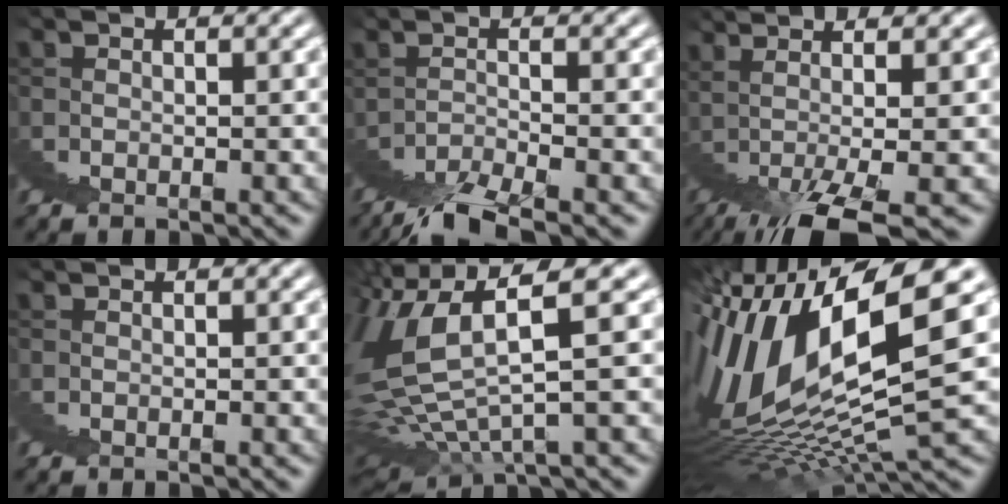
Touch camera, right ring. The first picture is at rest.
{"total": 2.6, "force": [-0.8, -1.6, 1.9], "torque": [-0.024, 0.016, -0.019]}
{"total": 5.1, "force": [2.0, -2.6, 3.9], "torque": [-0.038, 0.030, 0.030]}
{"total": 0.0}
{"total": 4.4, "force": [2.7, 0.7, 3.4], "torque": [-0.085, -0.008, 0.056]}
{"total": 8.8, "force": [3.1, 1.3, 8.2], "torque": [-0.125, 0.018, 0.043]}